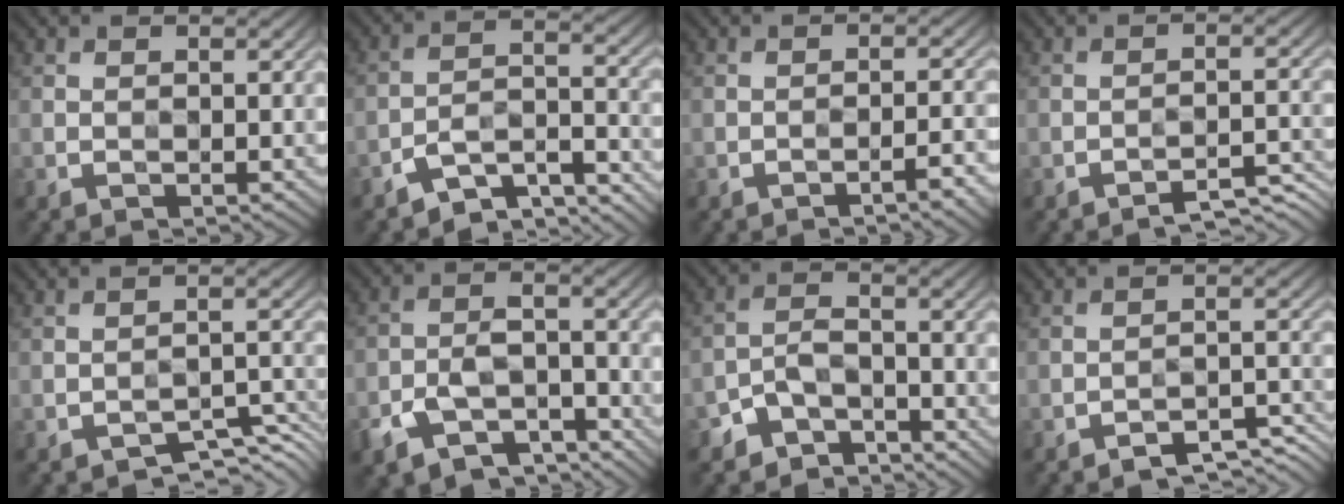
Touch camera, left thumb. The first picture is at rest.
{"total": 8.9, "force": [-7.3, 2.6, 4.3], "torque": [-0.064, 0.001, -0.135]}
{"total": 3.0, "force": [-2.1, 0.3, 2.1], "torque": [-0.028, 0.014, -0.036]}
{"total": 3.8, "force": [-3.2, 0.4, 2.0], "torque": [-0.029, 0.009, -0.047]}
{"total": 3.6, "force": [-3.2, 1.0, 1.4], "torque": [-0.015, 0.005, -0.046]}
{"total": 8.8, "force": [-5.7, 4.7, 4.9], "torque": [-0.090, -0.016, -0.103]}
{"total": 5.8, "force": [-4.5, 2.8, 2.4], "torque": [-0.039, 0.002, -0.096]}
{"total": 4.3, "force": [-3.6, 0.8, 2.2], "torque": [-0.032, 0.006, -0.054]}